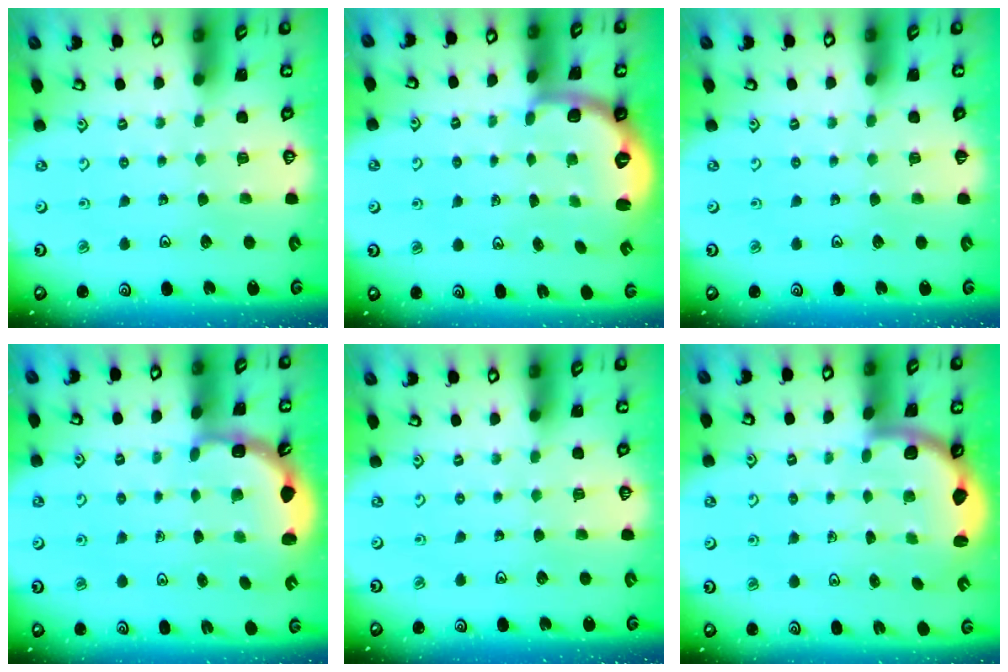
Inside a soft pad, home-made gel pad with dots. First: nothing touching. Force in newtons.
{"total": 2.7, "press": 1.6, "slide": 2.2}
{"total": 0.0}
{"total": 3.2, "press": 2.7, "slide": 1.7}
{"total": 0.0}
{"total": 2.6, "press": 2.5, "slide": 0.7}